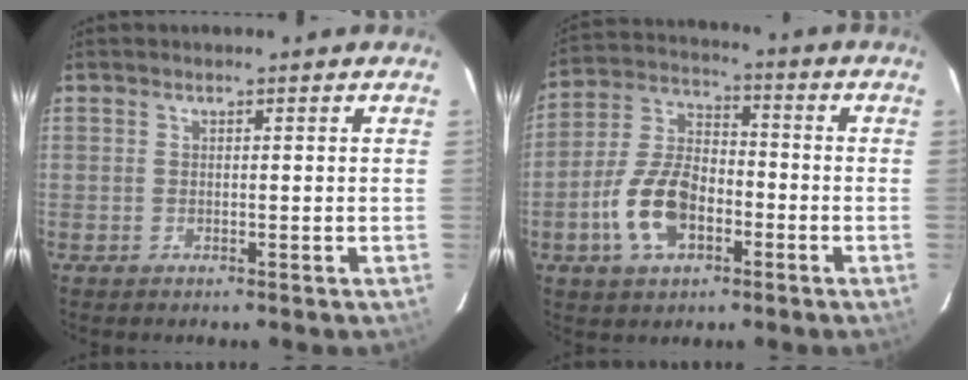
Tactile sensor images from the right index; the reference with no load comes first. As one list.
[{"total": 12.3, "force": [-4.8, 7.1, 8.8], "torque": [-0.188, 0.016, -0.083]}]